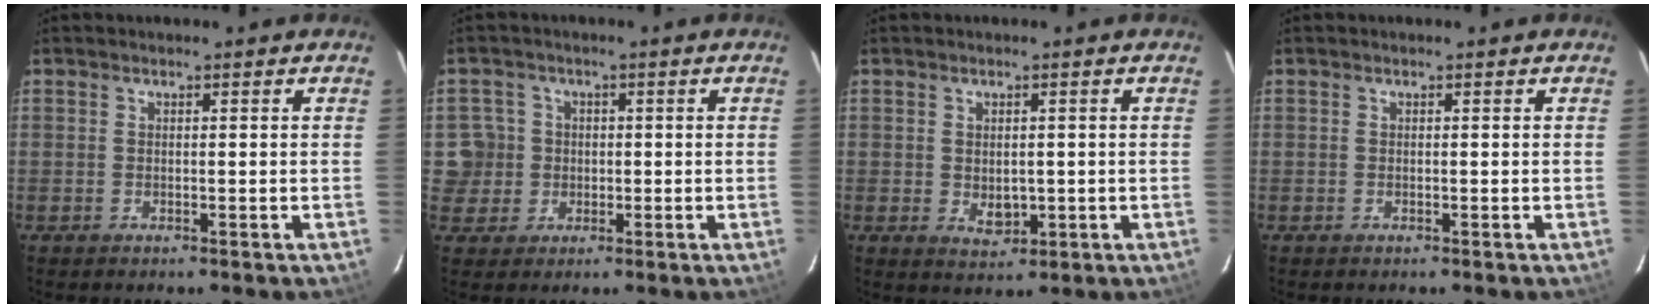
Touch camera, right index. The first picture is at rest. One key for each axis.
{"total": 5.3, "fx": -0.1, "fy": 5.3, "fz": 0.5, "tx": -0.004, "ty": 0.017, "tz": 0.002}
{"total": 3.6, "fx": -0.3, "fy": 2.7, "fz": 2.4, "tx": -0.038, "ty": -0.004, "tz": 0.002}
{"total": 0.0}